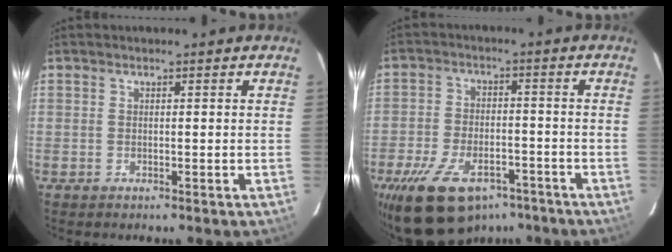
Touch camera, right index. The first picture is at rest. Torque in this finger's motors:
{"motor_torque": [1.44, -0.70, 0.89, 0.21]}